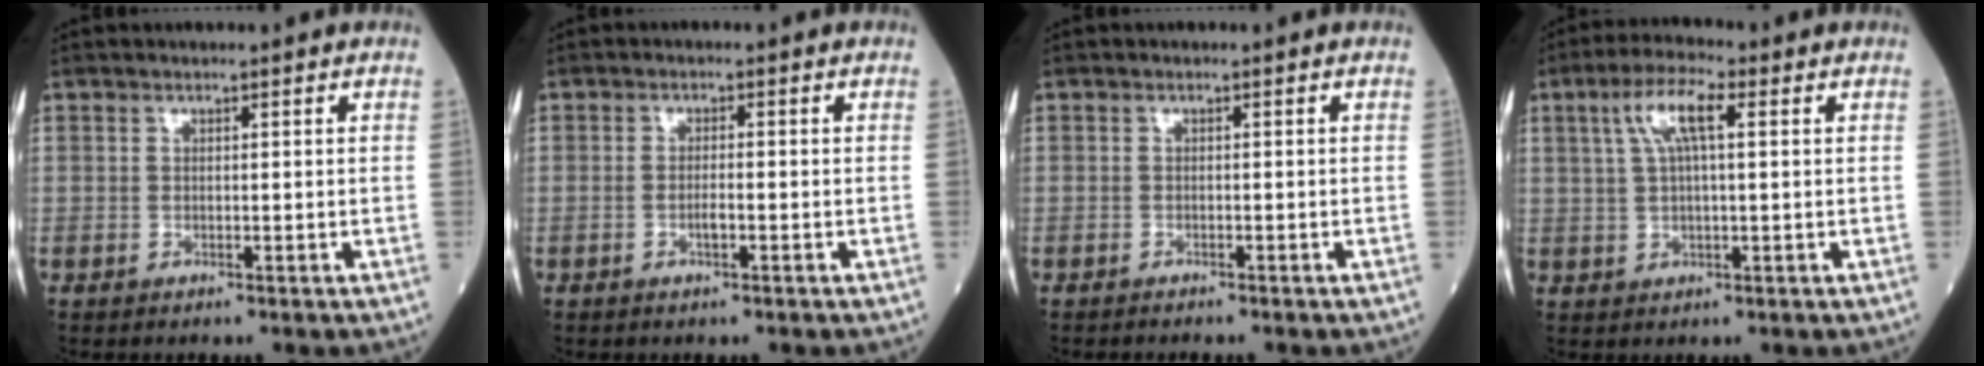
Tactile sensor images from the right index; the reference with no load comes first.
{"total": 1.6, "force": [-0.5, 0.2, 1.5], "torque": [-0.030, 0.000, -0.009]}
{"total": 0.7, "force": [-0.7, 0.0, 0.2], "torque": [-0.004, 0.000, -0.009]}
{"total": 6.6, "force": [2.4, 1.3, 6.0], "torque": [-0.125, 0.020, 0.047]}